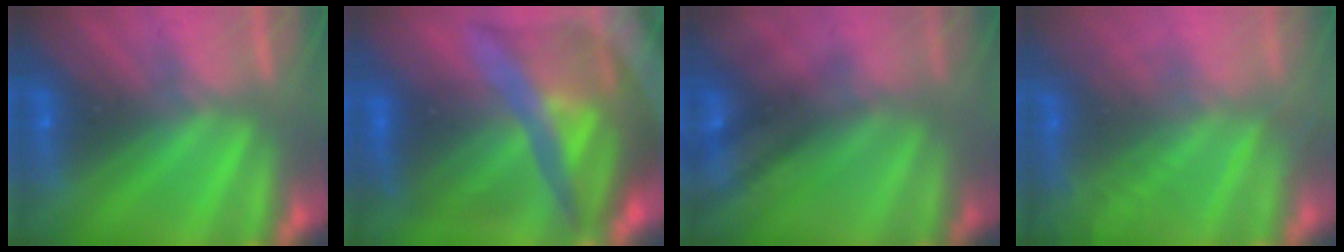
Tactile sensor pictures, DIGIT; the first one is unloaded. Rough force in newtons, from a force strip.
{"total": 10.5}
{"total": 2.4}
{"total": 7.1}